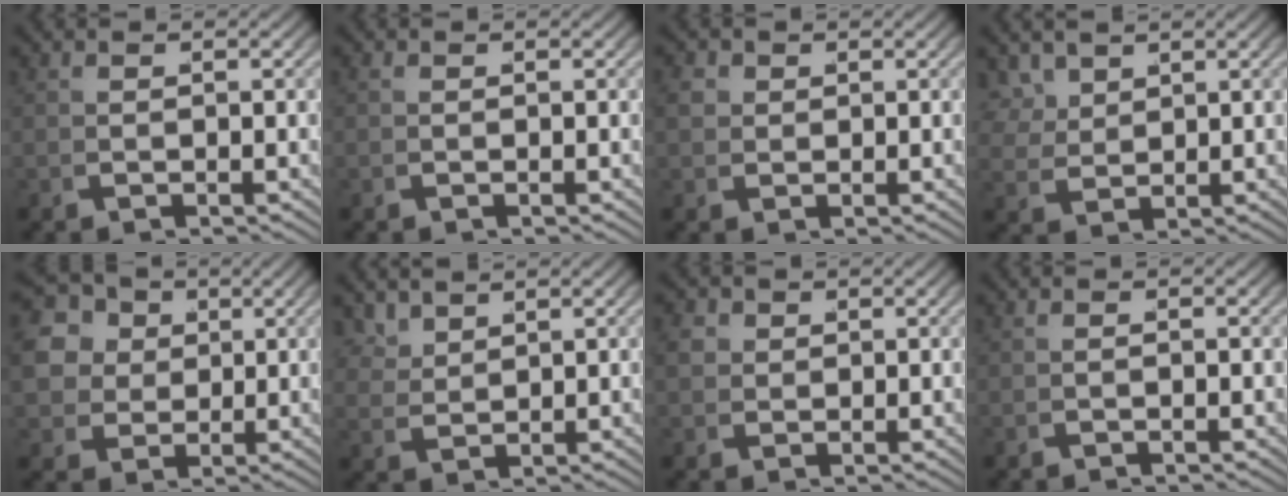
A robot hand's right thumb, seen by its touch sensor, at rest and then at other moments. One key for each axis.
{"total": 0.0}
{"total": 3.2, "fx": 0.9, "fy": 2.6, "fz": 1.5, "tx": -0.036, "ty": -0.004, "tz": 0.020}
{"total": 2.8, "fx": 1.6, "fy": 1.8, "fz": 1.5, "tx": -0.035, "ty": -0.006, "tz": 0.040}
{"total": 11.4, "fx": 2.5, "fy": 9.4, "fz": 6.0, "tx": -0.126, "ty": -0.006, "tz": 0.031}
{"total": 2.2, "fx": 2.0, "fy": 0.3, "fz": 0.7, "tx": -0.013, "ty": 0.006, "tz": 0.047}
{"total": 3.5, "fx": 1.0, "fy": 2.9, "fz": 1.7, "tx": -0.041, "ty": -0.005, "tz": 0.022}
{"total": 0.7, "fx": -0.2, "fy": -0.6, "fz": -0.2, "tx": 0.009, "ty": 0.007, "tz": -0.008}